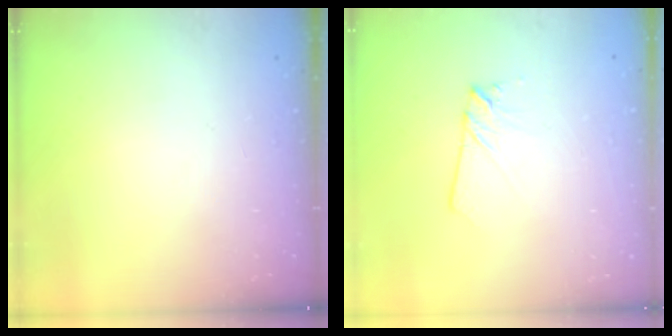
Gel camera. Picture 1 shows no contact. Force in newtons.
{"total": 3.3, "press": 3.3, "slide": 0.3}